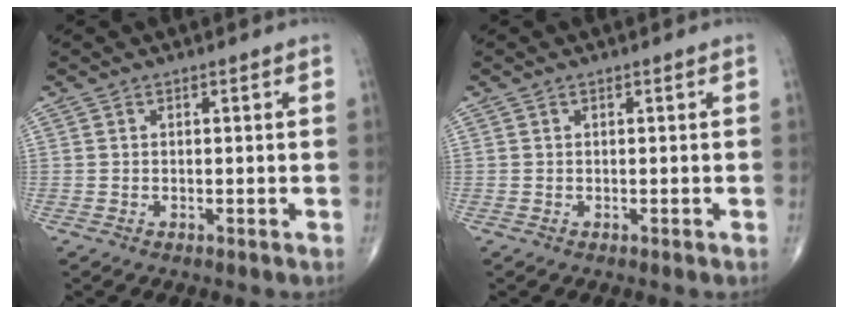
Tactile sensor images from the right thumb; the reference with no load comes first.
{"total": 0.0}